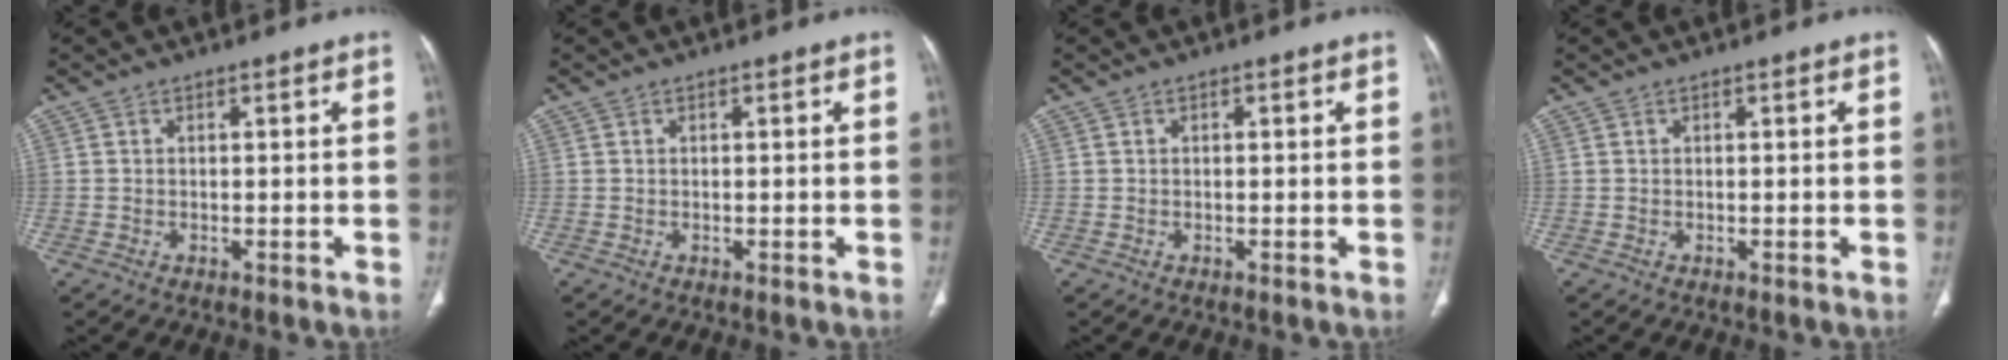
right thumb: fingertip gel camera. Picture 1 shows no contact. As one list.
[{"total": 0.0}, {"total": 0.0}, {"total": 0.0}]